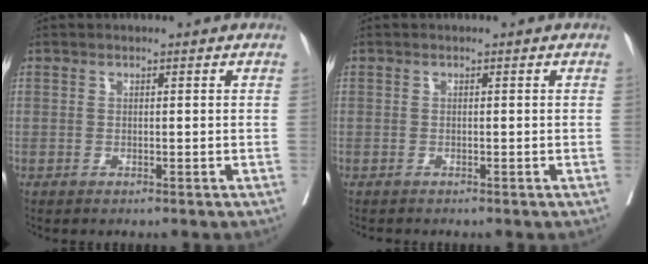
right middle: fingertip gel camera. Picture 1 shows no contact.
{"total": 0.5, "force": [-0.5, 0.0, 0.1], "torque": [-0.012, -0.004, -0.012]}